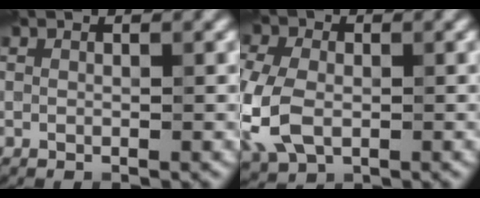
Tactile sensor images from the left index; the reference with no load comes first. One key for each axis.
{"total": 7.6, "fx": -1.4, "fy": 5.4, "fz": 5.1, "tx": -0.152, "ty": -0.013, "tz": -0.027}